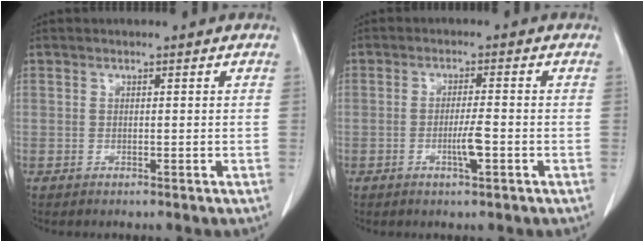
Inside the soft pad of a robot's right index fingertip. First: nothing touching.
{"total": 3.6, "force": [-1.2, 0.1, 3.4], "torque": [-0.064, -0.004, -0.021]}